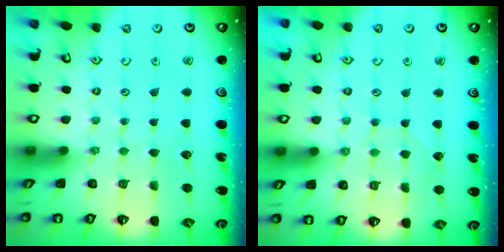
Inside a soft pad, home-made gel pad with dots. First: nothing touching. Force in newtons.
{"total": 3.1, "press": 3.1, "slide": 0.4}